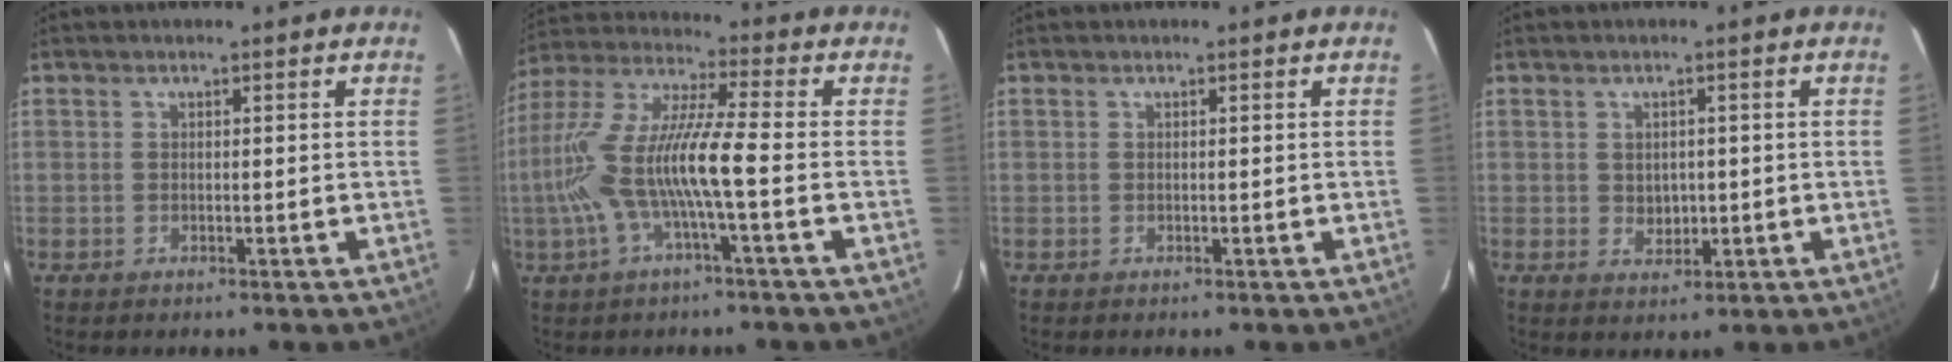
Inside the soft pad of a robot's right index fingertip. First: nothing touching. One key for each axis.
{"total": 14.2, "fx": -3.4, "fy": 0.9, "fz": 13.7, "tx": -0.263, "ty": -0.001, "tz": -0.063}
{"total": 0.0}
{"total": 2.9, "fx": -0.1, "fy": 2.5, "fz": 1.4, "tx": -0.021, "ty": 0.000, "tz": 0.004}